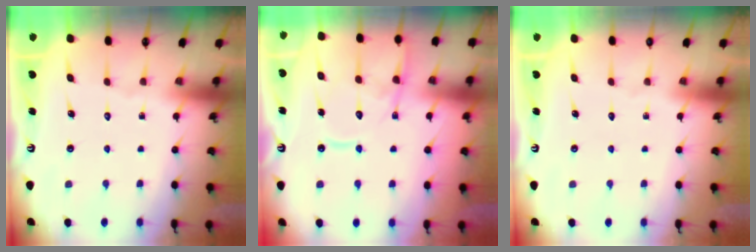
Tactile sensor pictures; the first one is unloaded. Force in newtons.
{"total": 13.6, "press": 13.6, "slide": 1.4}
{"total": 0.0}